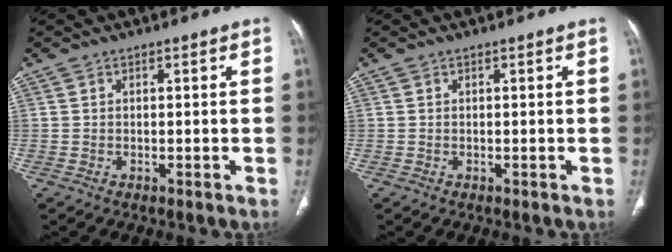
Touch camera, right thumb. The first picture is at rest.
{"total": 0.0}